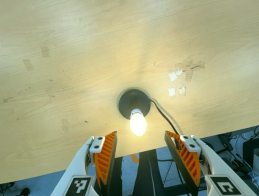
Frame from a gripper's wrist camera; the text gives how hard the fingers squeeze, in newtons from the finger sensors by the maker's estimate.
{"total": 0.0}